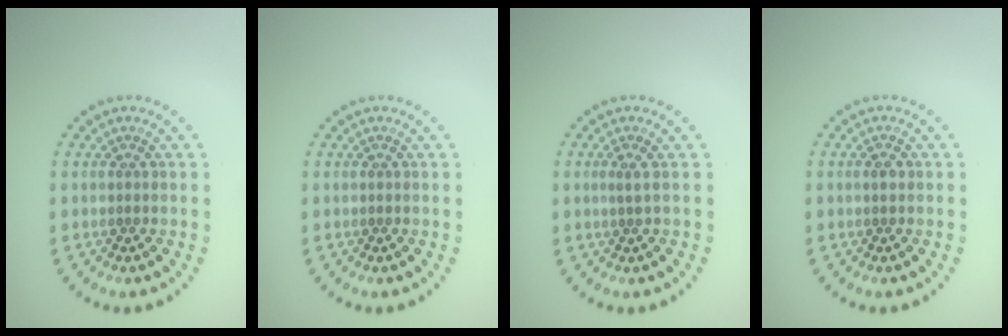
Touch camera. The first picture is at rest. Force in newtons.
{"total": 0.0}
{"total": 0.6, "press": 0.3, "slide": 0.5}
{"total": 0.7, "press": 0.6, "slide": 0.4}